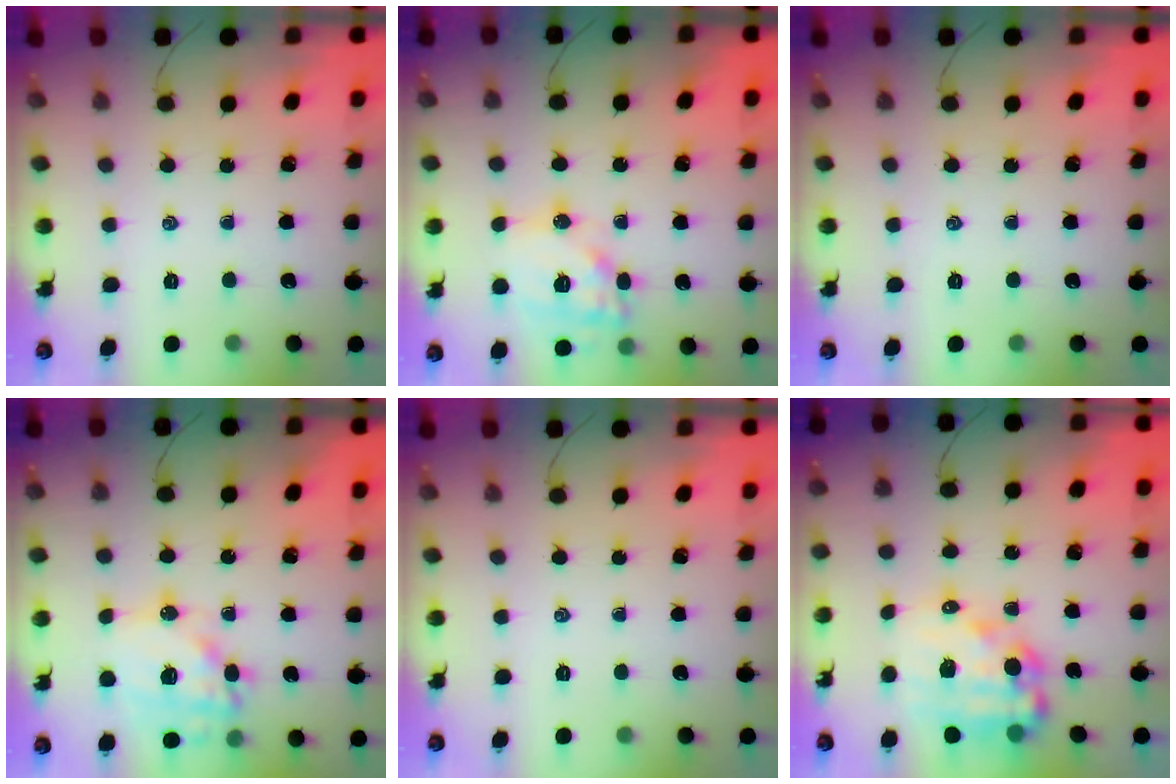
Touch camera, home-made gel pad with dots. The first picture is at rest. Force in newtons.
{"total": 15.7, "press": 15.5, "slide": 2.1}
{"total": 0.0}
{"total": 15.5, "press": 15.2, "slide": 3.0}
{"total": 0.0}
{"total": 13.6, "press": 13.2, "slide": 3.3}